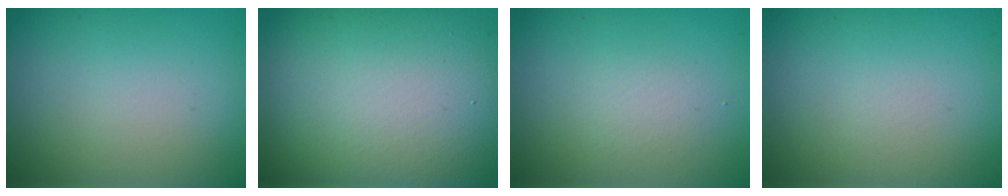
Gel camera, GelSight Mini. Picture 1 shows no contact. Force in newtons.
{"total": 15.1, "press": 15.1, "slide": 1.0}
{"total": 1.3, "press": 1.3, "slide": 0.1}
{"total": 0.0}